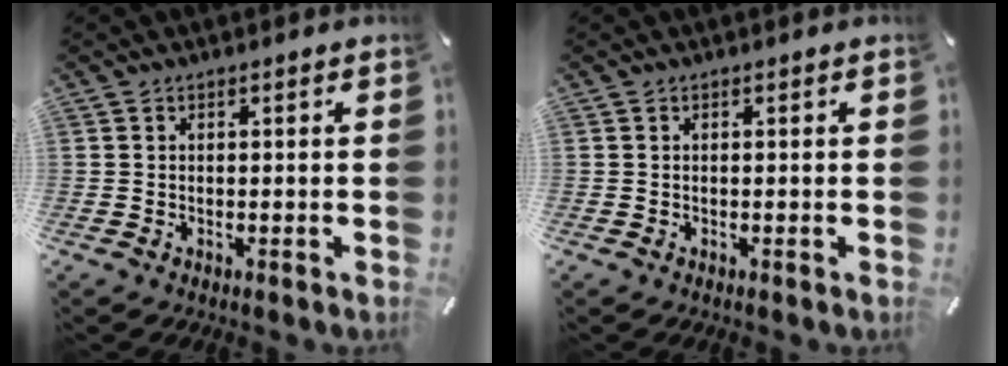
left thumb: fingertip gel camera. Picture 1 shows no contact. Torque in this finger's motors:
{"motor_torque": [-0.01, 0.02, 0.01, 0.01, 0.00]}